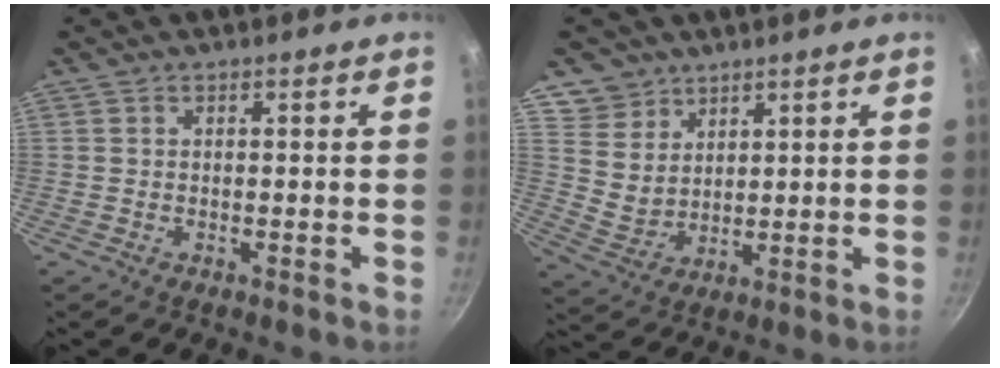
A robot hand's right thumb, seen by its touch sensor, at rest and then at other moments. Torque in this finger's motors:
{"motor_torque": [-0.48, 0.60, -0.42, 0.23, 0.06]}